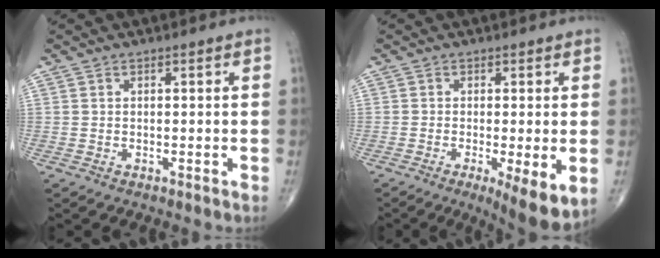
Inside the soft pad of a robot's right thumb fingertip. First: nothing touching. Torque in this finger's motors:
{"motor_torque": [-0.03, 0.42, 0.02, -0.23, -0.02]}